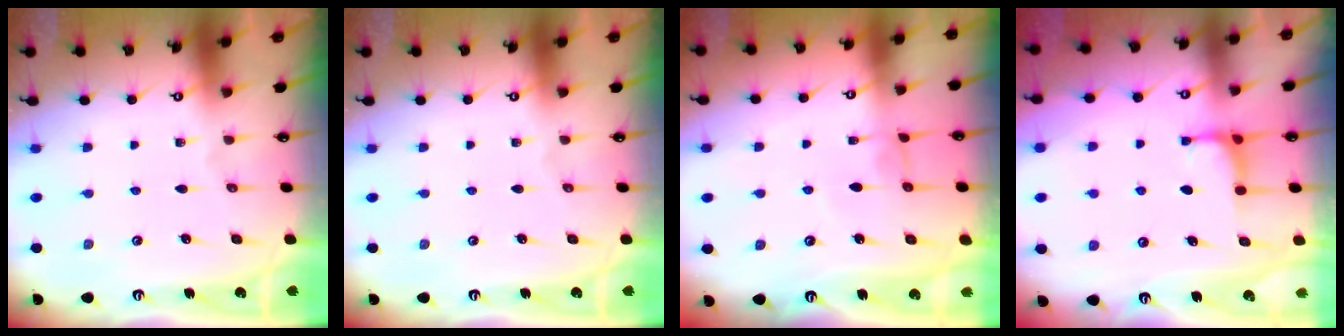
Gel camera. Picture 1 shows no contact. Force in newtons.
{"total": 0.0}
{"total": 0.8, "press": 0.8, "slide": 0.3}
{"total": 2.6, "press": 2.6, "slide": 0.2}